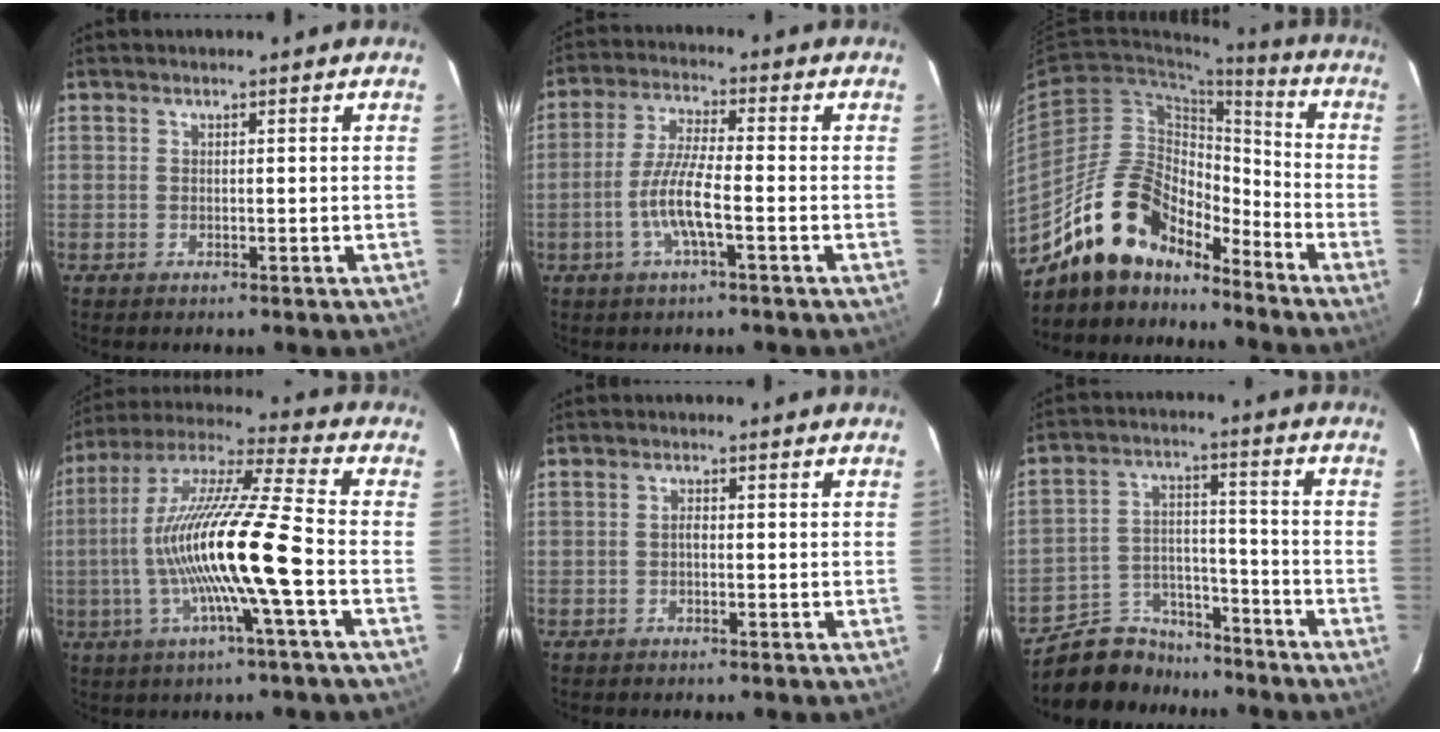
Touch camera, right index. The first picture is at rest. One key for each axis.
{"total": 7.7, "fx": -2.7, "fy": 0.9, "fz": 7.2, "tx": -0.148, "ty": -0.002, "tz": -0.052}
{"total": 16.7, "fx": -13.7, "fy": 7.1, "fz": 6.4, "tx": -0.124, "ty": 0.026, "tz": -0.235}
{"total": 17.8, "fx": -3.7, "fy": -0.1, "fz": 17.4, "tx": -0.327, "ty": -0.004, "tz": -0.073}
{"total": 0.7, "fx": -0.3, "fy": 0.4, "fz": 0.6, "tx": -0.011, "ty": 0.005, "tz": -0.006}
{"total": 11.3, "fx": -9.8, "fy": 5.3, "fz": 1.5, "tx": -0.044, "ty": 0.037, "tz": -0.158}